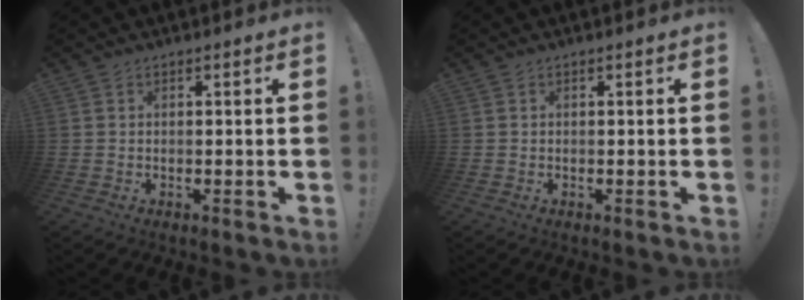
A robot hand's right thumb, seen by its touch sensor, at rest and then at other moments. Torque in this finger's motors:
{"motor_torque": [-0.08, -0.07, -0.02, 0.12, 0.03]}